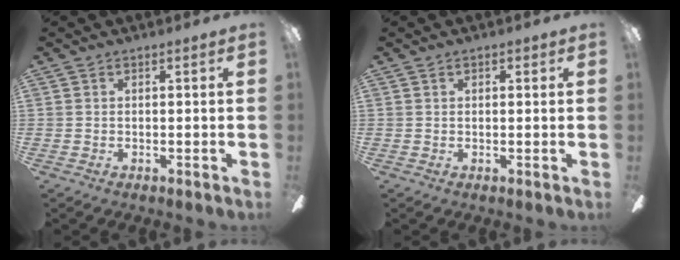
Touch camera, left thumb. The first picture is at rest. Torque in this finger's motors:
{"motor_torque": [0.00, -0.13, -0.08, 0.19, -0.02]}